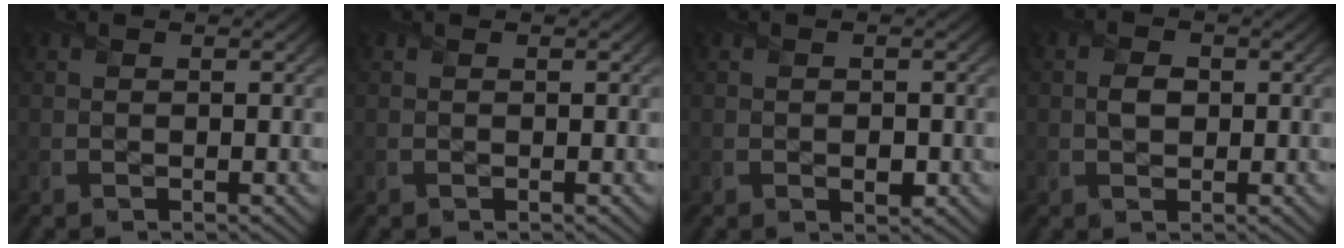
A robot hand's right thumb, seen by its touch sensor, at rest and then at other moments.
{"total": 0.0}
{"total": 1.2, "force": [-0.4, 0.9, 0.8], "torque": [-0.006, -0.007, -0.004]}
{"total": 1.8, "force": [0.0, 1.5, 1.1], "torque": [-0.022, -0.004, -0.001]}